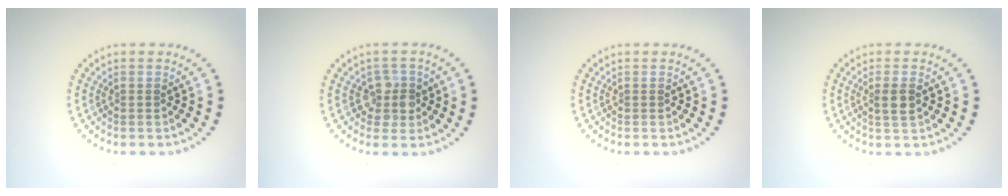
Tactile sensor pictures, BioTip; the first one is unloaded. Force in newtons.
{"total": 2.3, "press": 2.0, "slide": 1.1}
{"total": 0.0}
{"total": 1.8, "press": 1.6, "slide": 0.7}